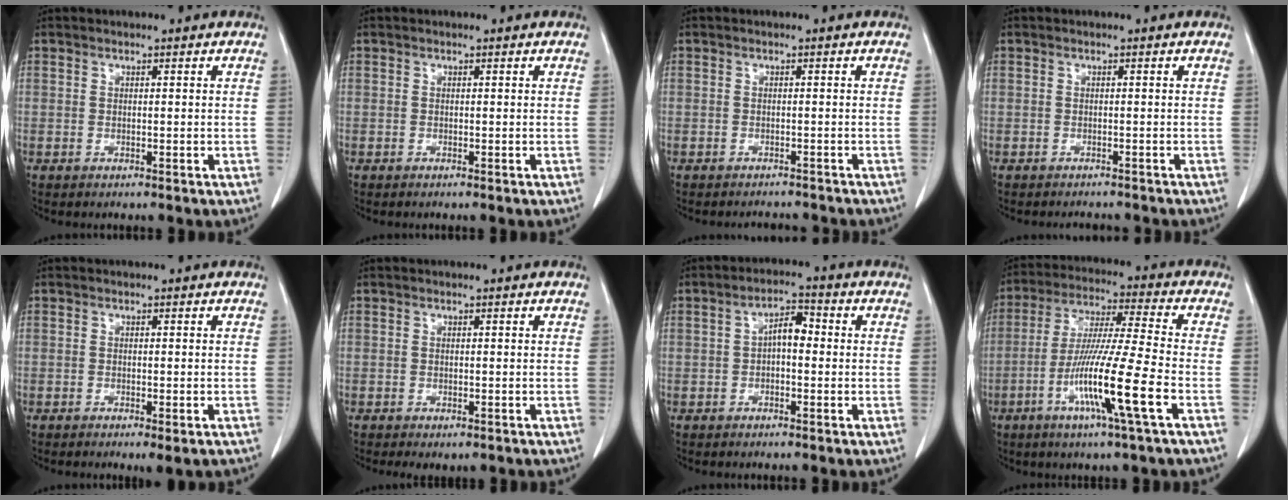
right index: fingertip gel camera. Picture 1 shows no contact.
{"total": 0.0}
{"total": 3.9, "force": [-3.7, 1.0, 0.3], "torque": [0.001, -0.005, -0.046]}
{"total": 3.3, "force": [-3.0, 1.2, 0.6], "torque": [-0.005, -0.002, -0.037]}
{"total": 2.6, "force": [-1.8, 0.6, 1.7], "torque": [-0.015, -0.006, -0.023]}
{"total": 2.5, "force": [-1.8, 1.1, 1.4], "torque": [-0.017, -0.004, -0.020]}
{"total": 4.1, "force": [-0.1, 1.8, 3.7], "torque": [-0.063, 0.020, -0.004]}
{"total": 14.0, "force": [-5.3, -1.2, 12.9], "torque": [-0.248, -0.019, -0.102]}